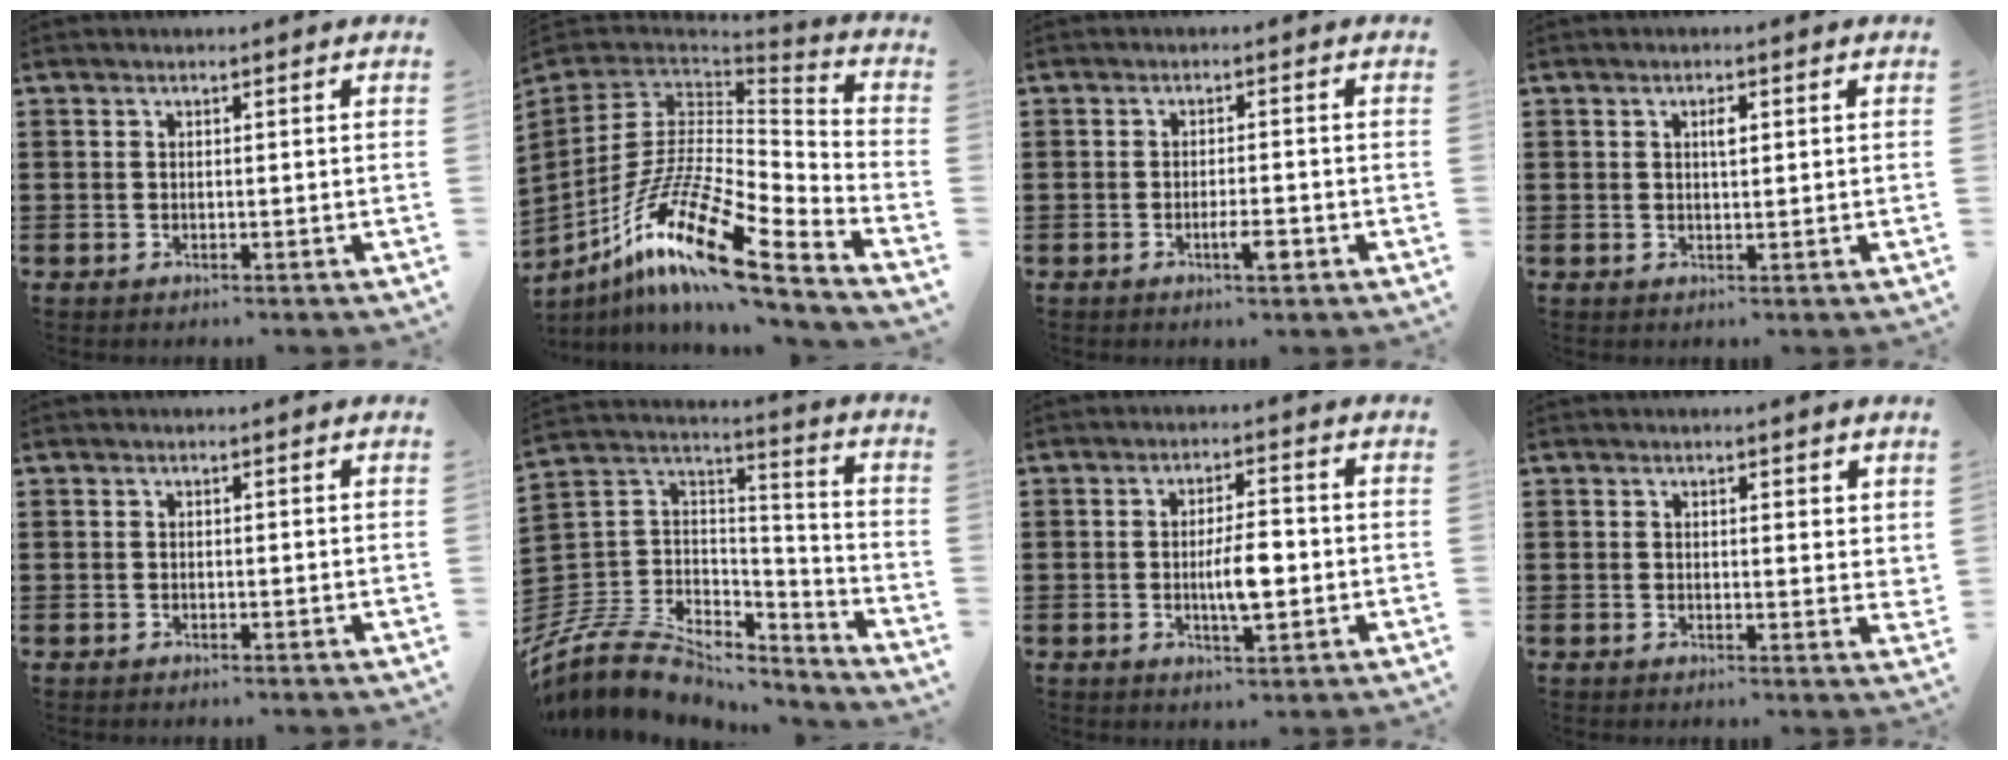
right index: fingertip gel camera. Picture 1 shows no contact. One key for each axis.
{"total": 17.9, "fx": -10.8, "fy": 5.0, "fz": 13.4, "tx": -0.284, "ty": 0.012, "tz": -0.204}
{"total": 3.2, "fx": -1.5, "fy": 0.7, "fz": 2.7, "tx": -0.052, "ty": 0.000, "tz": -0.029}
{"total": 1.7, "fx": 0.5, "fy": 0.6, "fz": 1.6, "tx": -0.032, "ty": 0.005, "tz": 0.006}
{"total": 0.0}
{"total": 9.1, "fx": -6.9, "fy": 5.0, "fz": 3.2, "tx": -0.086, "ty": 0.010, "tz": -0.134}
{"total": 5.8, "fx": -0.6, "fy": 1.8, "fz": 5.5, "tx": -0.111, "ty": 0.001, "tz": -0.017}
{"total": 1.5, "fx": 1.0, "fy": 0.9, "fz": 0.7, "tx": -0.008, "ty": 0.004, "tz": 0.017}